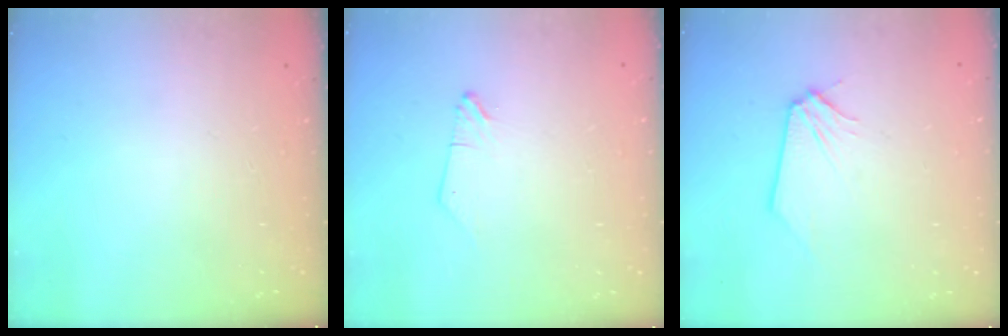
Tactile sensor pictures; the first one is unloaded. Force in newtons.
{"total": 0.0}
{"total": 0.0}